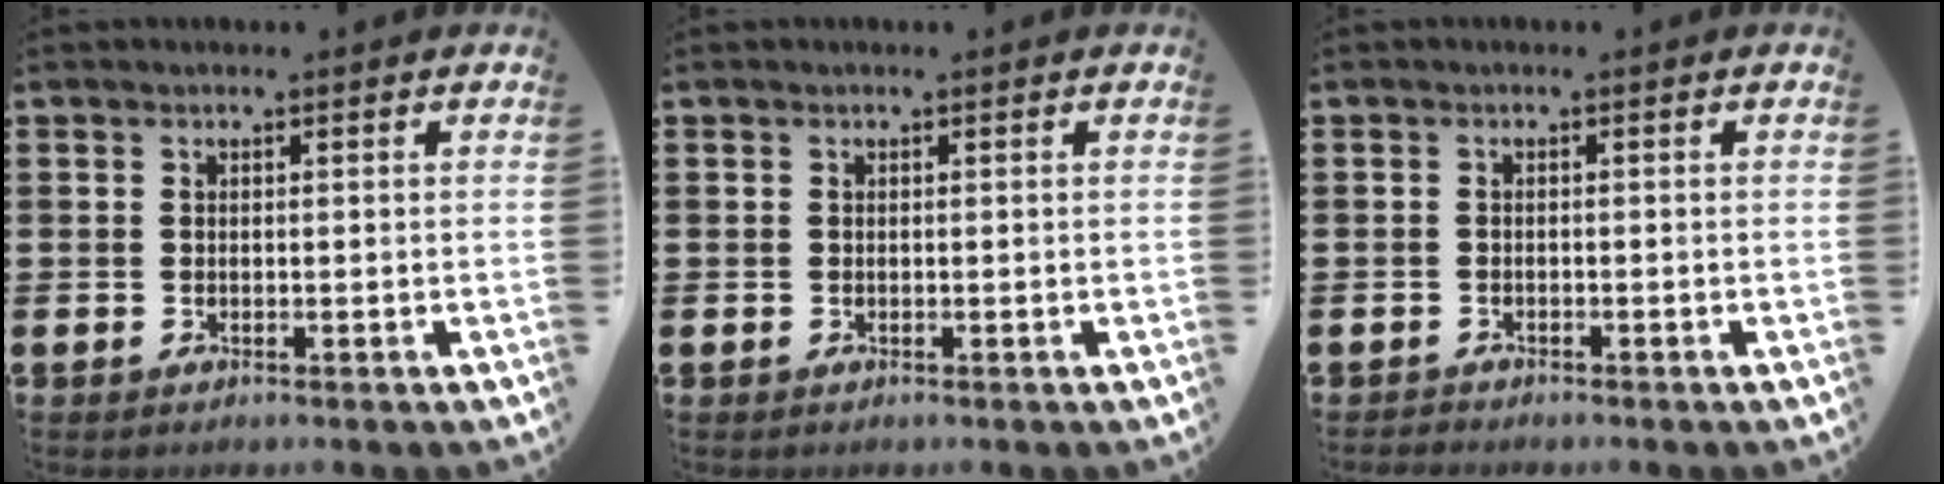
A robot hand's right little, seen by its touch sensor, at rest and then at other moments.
{"total": 0.0}
{"total": 0.6, "force": [-0.6, 0.1, -0.1], "torque": [0.000, 0.000, -0.013]}